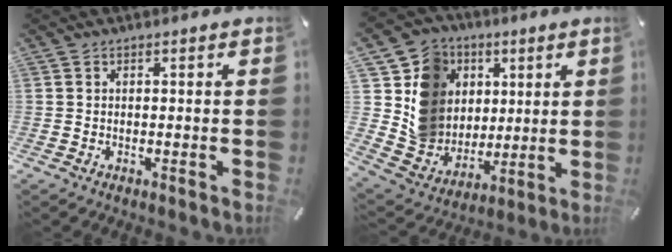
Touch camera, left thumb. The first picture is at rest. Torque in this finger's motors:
{"motor_torque": [1.64, 2.05, 0.71, -0.97, 0.31]}